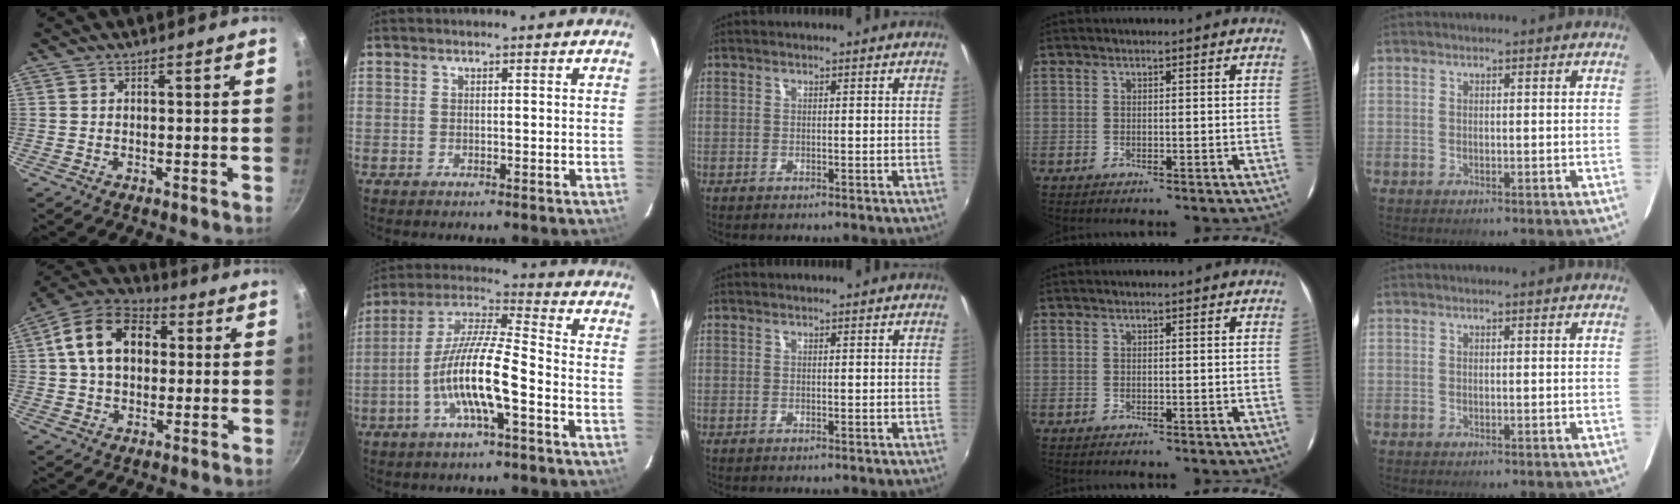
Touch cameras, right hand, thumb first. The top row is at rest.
{"thumb": {"total": 14.8, "force": [2.7, 10.6, 10.0], "torque": [-0.141, 0.025, 0.027]}, "index": {"total": 13.0, "force": [-4.7, 1.8, 12.0], "torque": [-0.238, 0.003, -0.096]}}